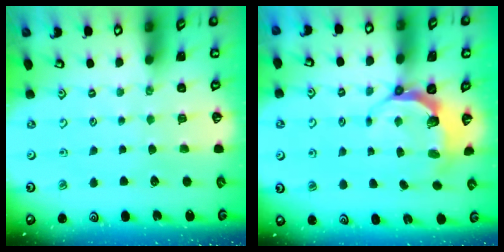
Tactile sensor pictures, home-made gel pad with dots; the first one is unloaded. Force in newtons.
{"total": 6.6, "press": 5.3, "slide": 3.9}